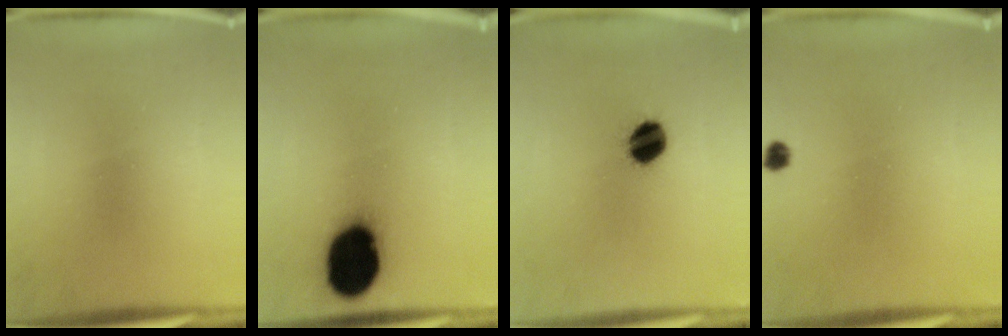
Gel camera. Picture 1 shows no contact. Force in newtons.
{"total": 19.3}
{"total": 8.2}
{"total": 1.4}